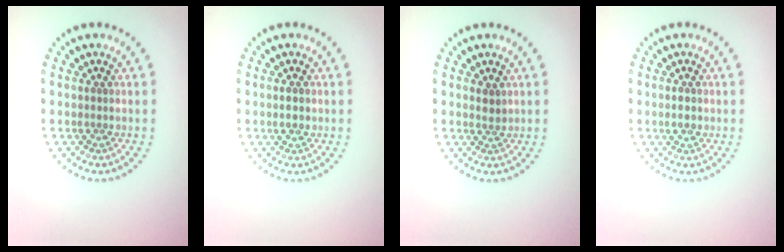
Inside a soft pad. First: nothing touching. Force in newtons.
{"total": 1.0, "press": 1.0, "slide": 0.1}
{"total": 1.1, "press": 0.9, "slide": 0.7}
{"total": 1.1, "press": 1.1, "slide": 0.1}